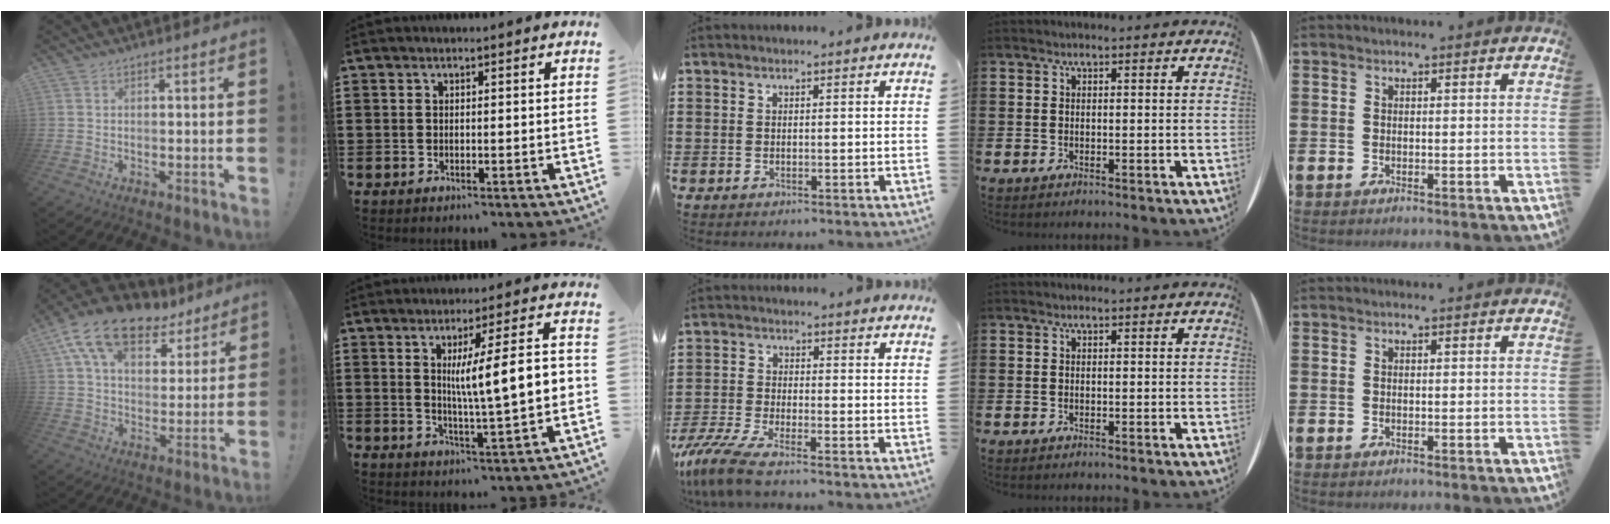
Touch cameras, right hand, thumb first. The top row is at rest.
{"thumb": {"total": 16.3, "force": [10.0, 9.0, 9.3], "torque": [-0.155, -0.058, 0.179]}, "index": {"total": 10.3, "force": [1.2, 1.4, 10.1], "torque": [-0.159, -0.006, 0.011]}, "middle": {"total": 5.6, "force": [-4.6, 0.4, 3.2], "torque": [-0.094, -0.025, -0.097]}}